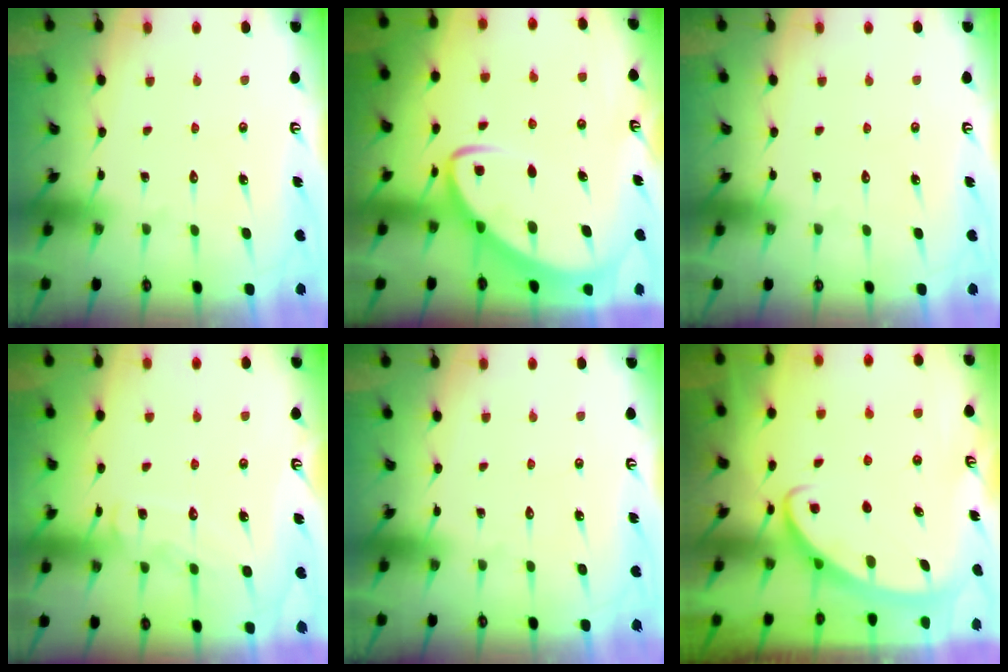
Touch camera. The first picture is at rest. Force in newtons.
{"total": 5.8, "press": 5.7, "slide": 0.7}
{"total": 0.0}
{"total": 9.7, "press": 9.7, "slide": 0.7}
{"total": 0.0}
{"total": 2.6, "press": 2.5, "slide": 0.4}